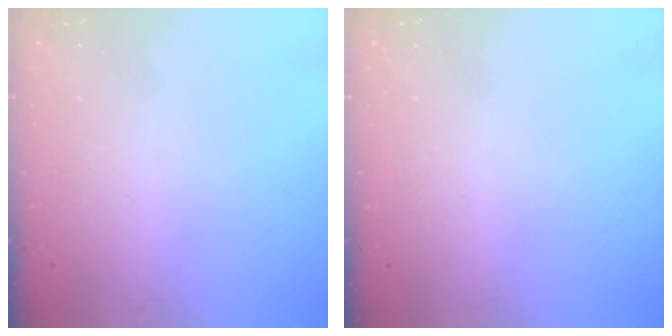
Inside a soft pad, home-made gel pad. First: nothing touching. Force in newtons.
{"total": 0.0}